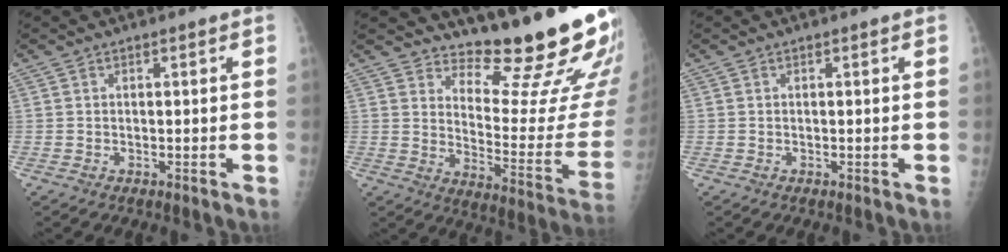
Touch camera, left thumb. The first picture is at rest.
{"total": 19.5, "force": [16.7, 3.0, 9.6], "torque": [-0.099, -0.171, 0.227]}
{"total": 0.0}